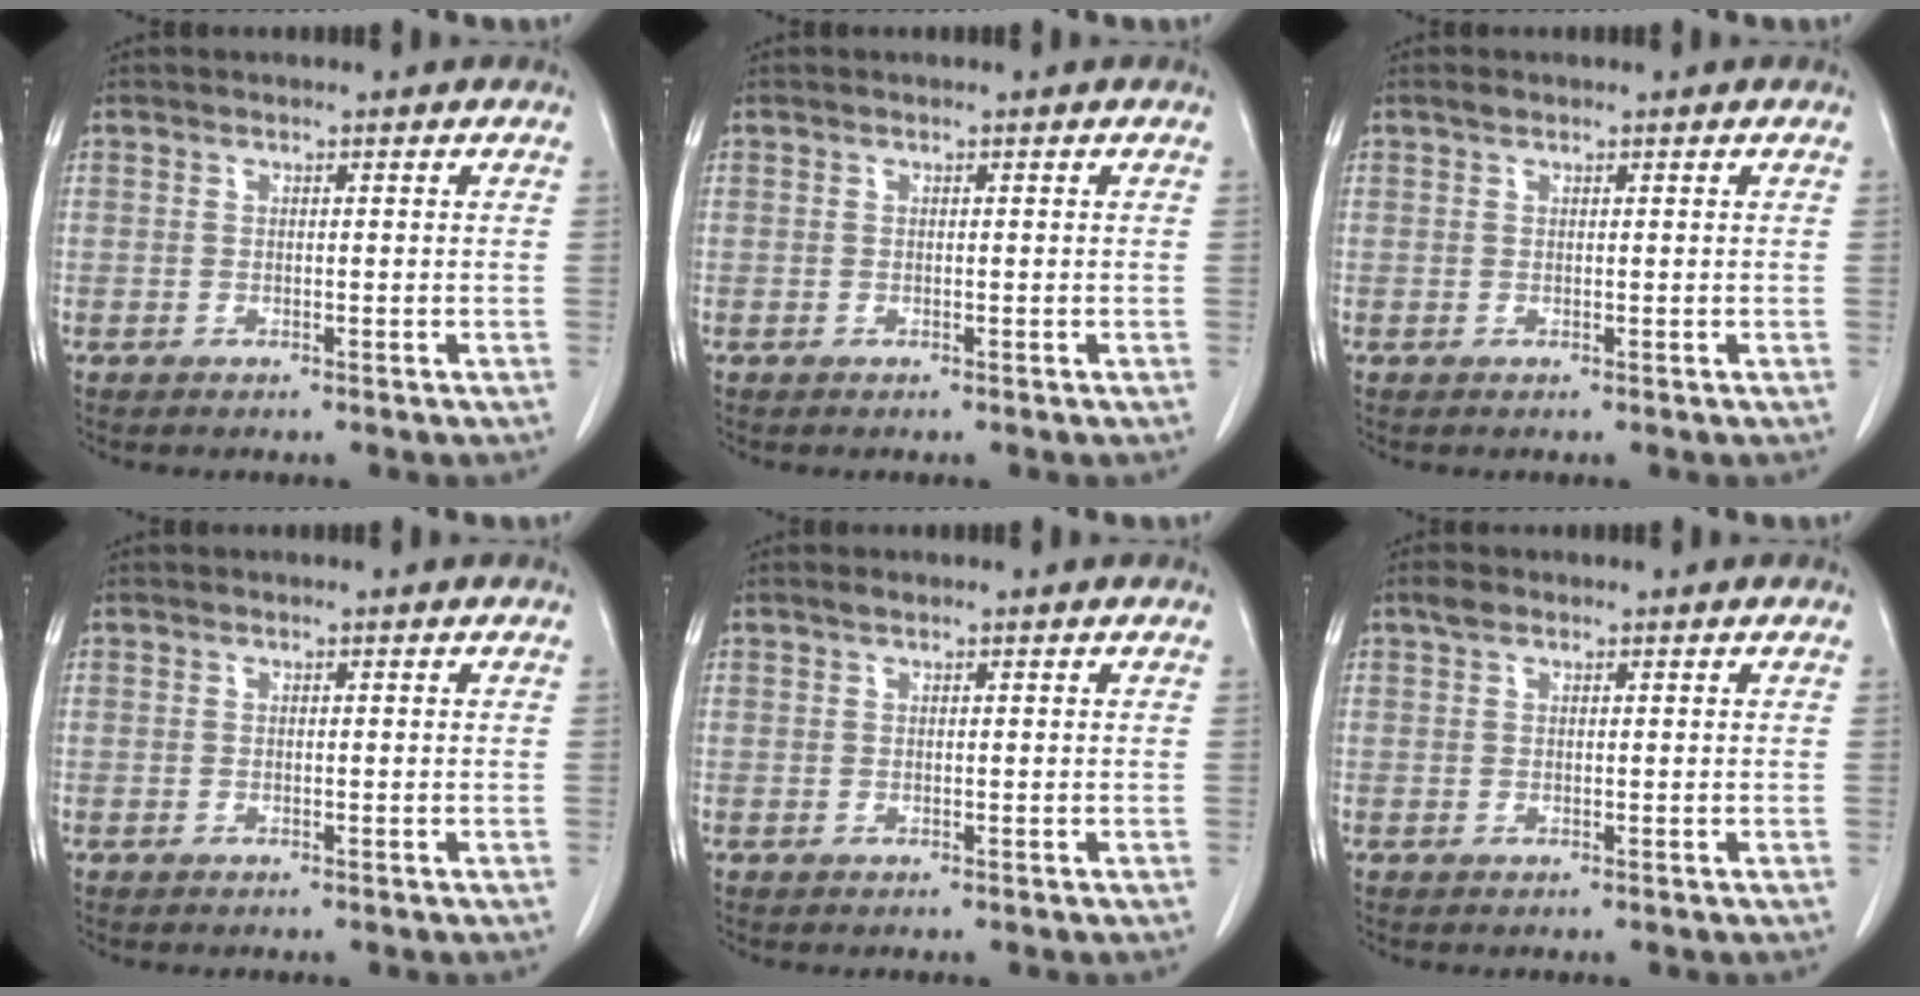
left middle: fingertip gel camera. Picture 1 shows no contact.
{"total": 0.0}
{"total": 0.6, "force": [0.5, 0.3, 0.2], "torque": [-0.010, 0.004, 0.010]}
{"total": 0.0}
{"total": 0.6, "force": [0.5, 0.1, 0.3], "torque": [-0.013, 0.002, 0.011]}
{"total": 1.3, "force": [0.9, 0.6, 0.6], "torque": [-0.017, 0.012, 0.016]}